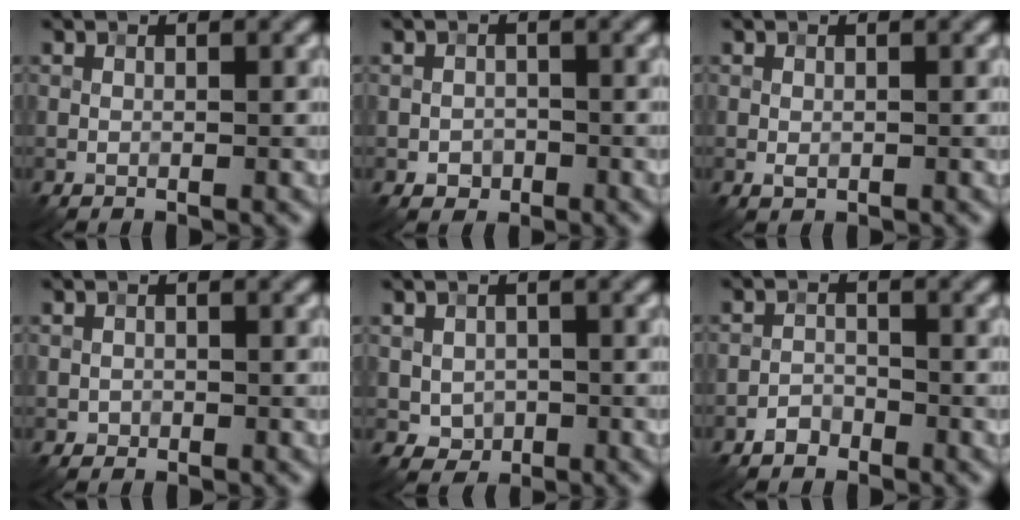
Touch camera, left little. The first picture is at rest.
{"total": 1.5, "force": [-0.7, 1.2, 0.4], "torque": [-0.001, 0.000, -0.014]}
{"total": 0.7, "force": [-0.2, 0.5, 0.5], "torque": [-0.006, -0.002, -0.003]}
{"total": 0.6, "force": [-0.3, 0.5, 0.0], "torque": [0.006, -0.003, -0.005]}
{"total": 2.0, "force": [-0.2, 1.8, 1.0], "torque": [-0.018, -0.005, -0.002]}
{"total": 1.6, "force": [-1.3, 0.9, 0.3], "torque": [-0.001, 0.007, -0.025]}